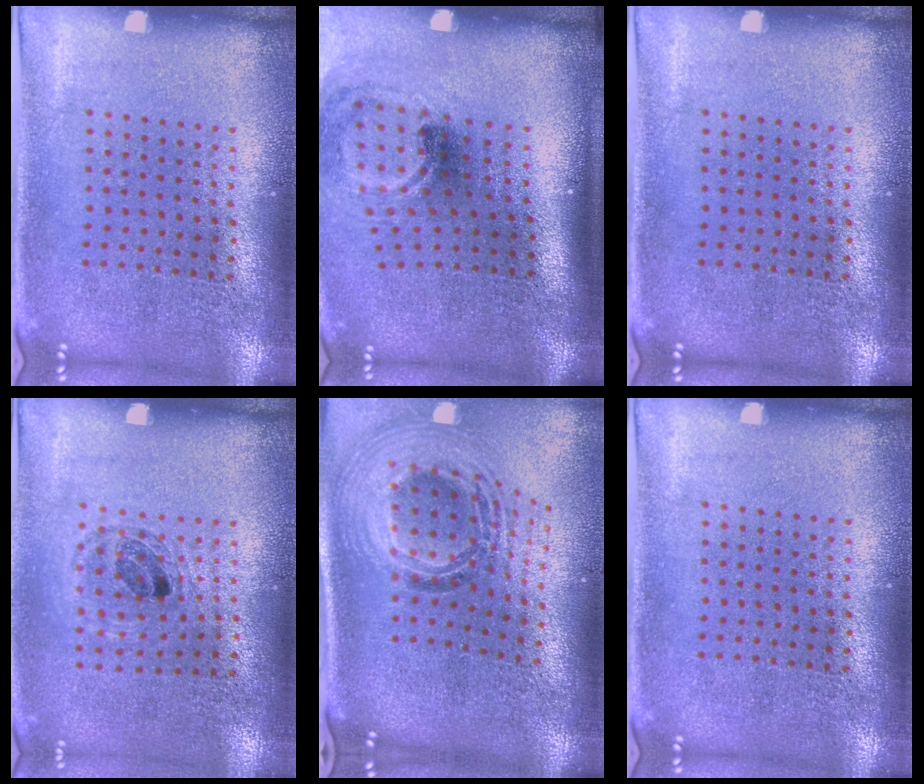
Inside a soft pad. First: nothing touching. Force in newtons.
{"total": 1.6, "press": 1.1, "slide": 1.2}
{"total": 0.0}
{"total": 0.9, "press": 0.9, "slide": 0.0}
{"total": 2.1, "press": 1.6, "slide": 1.3}
{"total": 0.0}